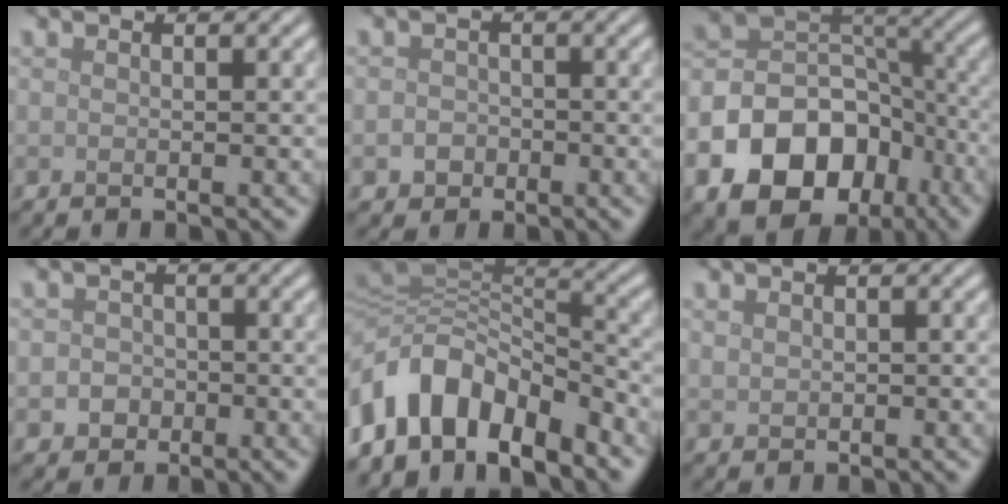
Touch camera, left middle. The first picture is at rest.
{"total": 1.6, "force": [-0.7, 1.3, 0.5], "torque": [-0.001, -0.001, -0.015]}
{"total": 12.7, "force": [-6.5, 9.0, 6.3], "torque": [-0.125, 0.007, -0.111]}
{"total": 2.0, "force": [-0.7, 1.8, 0.7], "torque": [0.005, 0.000, -0.019]}
{"total": 9.7, "force": [-5.1, 5.9, 5.8], "torque": [-0.094, 0.005, -0.093]}
{"total": 0.8, "force": [0.2, 0.7, 0.3], "torque": [-0.005, -0.003, 0.008]}